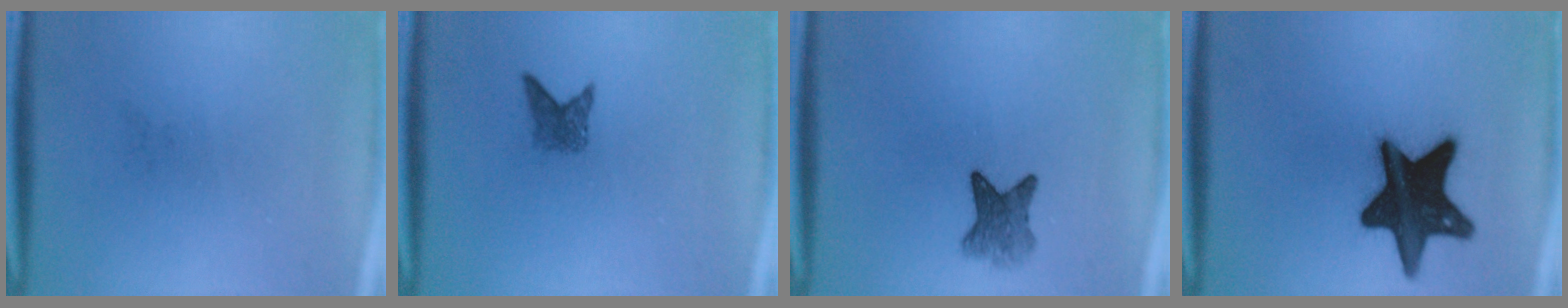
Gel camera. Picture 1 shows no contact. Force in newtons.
{"total": 2.1}
{"total": 4.4}
{"total": 17.7}